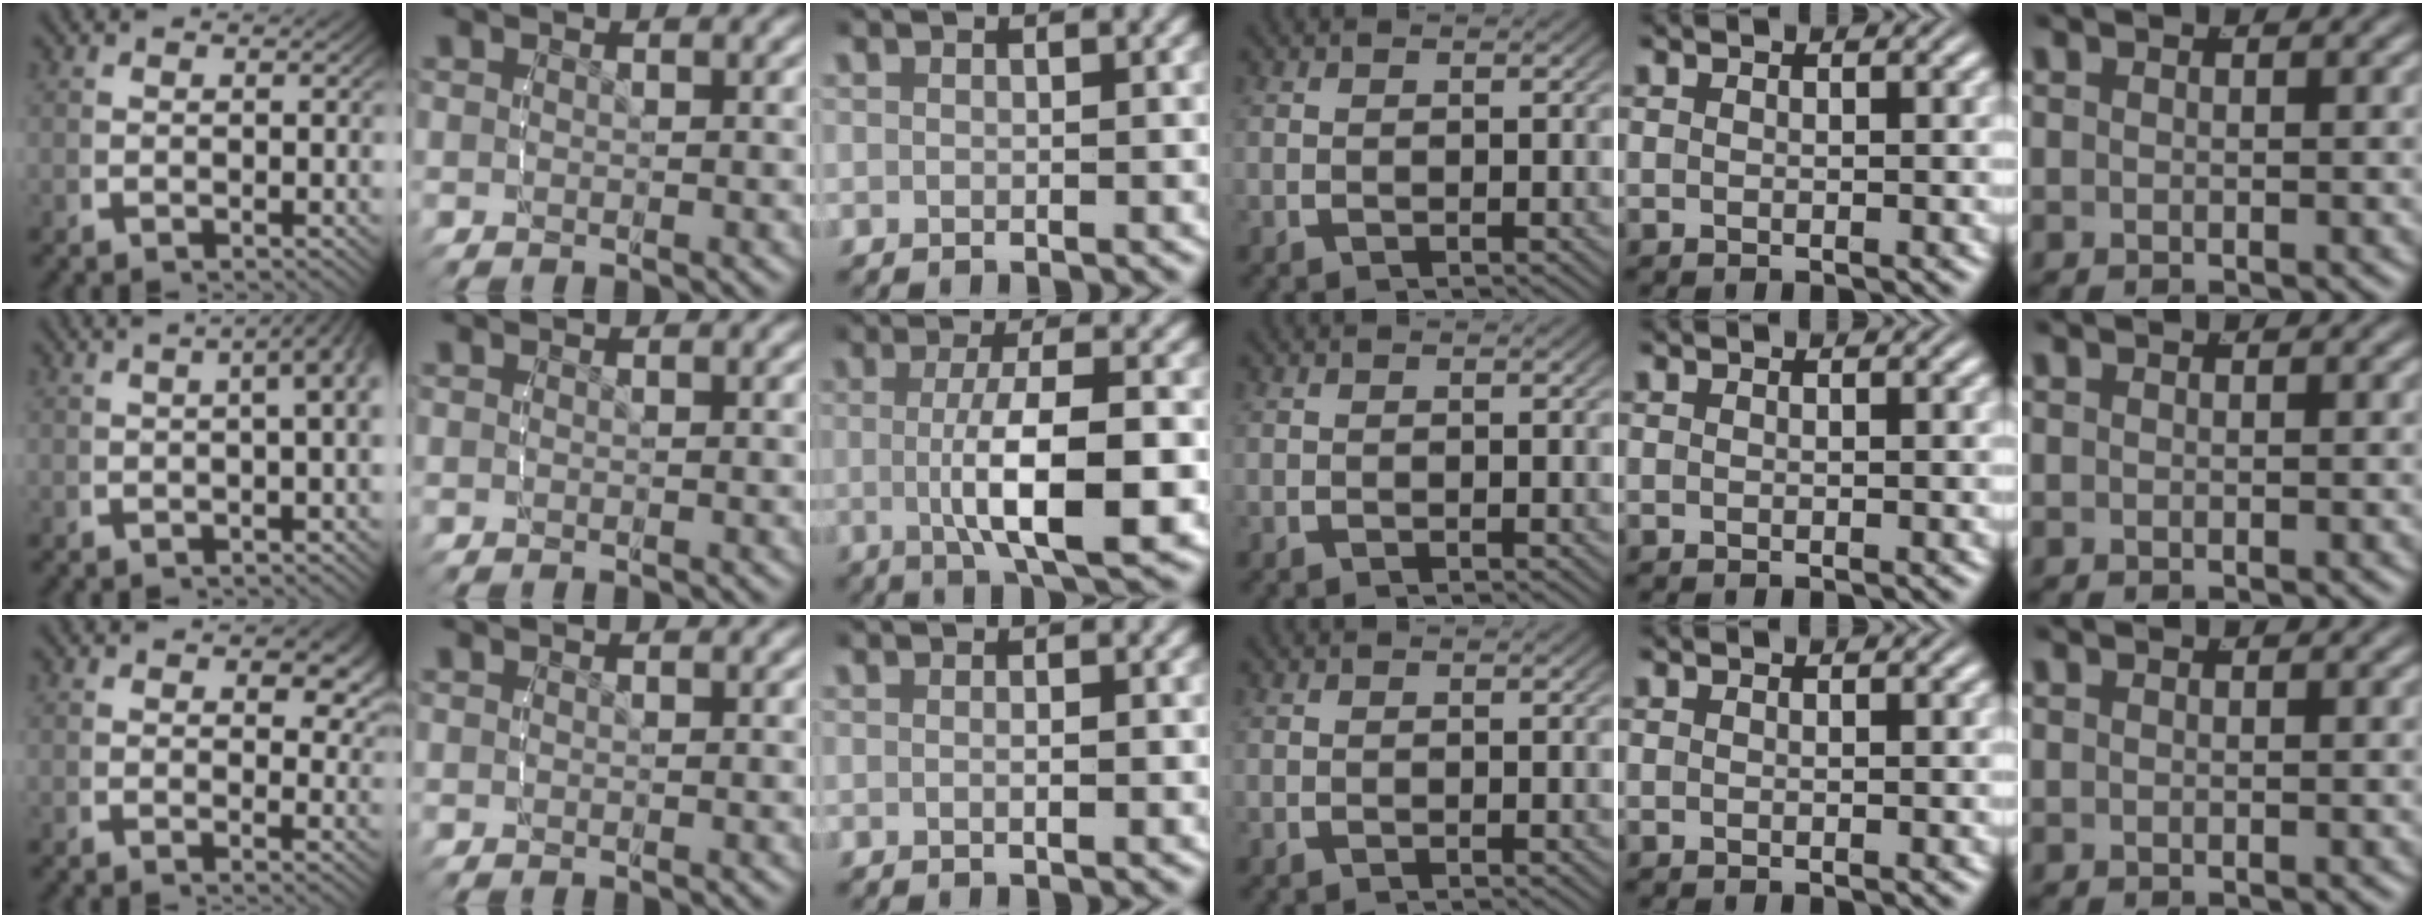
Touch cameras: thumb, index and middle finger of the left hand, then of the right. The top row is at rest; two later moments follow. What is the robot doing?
{"motion": "lift_and_place", "object": "cubes"}